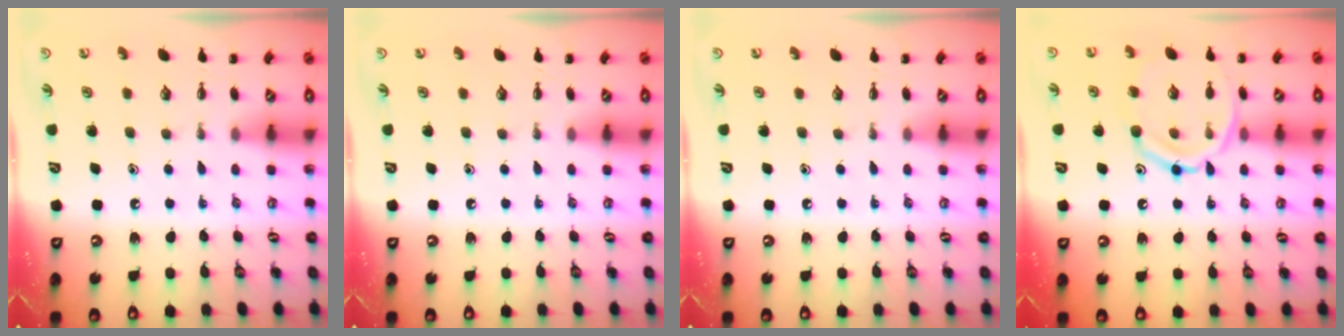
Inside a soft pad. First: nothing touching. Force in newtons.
{"total": 0.0}
{"total": 0.0}
{"total": 13.1, "press": 13.0, "slide": 1.1}